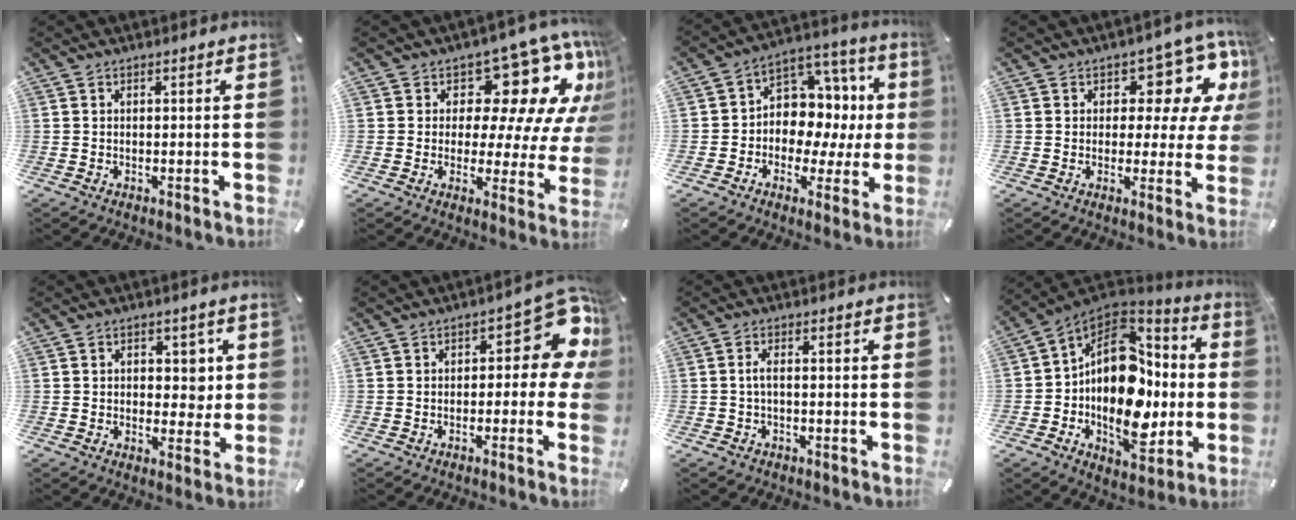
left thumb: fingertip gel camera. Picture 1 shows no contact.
{"total": 17.1, "force": [8.9, 9.2, 11.3], "torque": [-0.140, -0.077, 0.145]}
{"total": 11.4, "force": [0.4, 9.9, 5.7], "torque": [-0.070, -0.021, 0.014]}
{"total": 11.6, "force": [5.6, 6.7, 7.6], "torque": [-0.089, -0.050, 0.096]}
{"total": 5.9, "force": [0.7, 4.6, 3.6], "torque": [-0.029, -0.004, 0.003]}
{"total": 11.3, "force": [4.1, 5.6, 9.0], "torque": [-0.098, -0.040, 0.067]}
{"total": 2.3, "force": [-0.6, 0.9, 2.0], "torque": [-0.045, 0.002, -0.015]}
{"total": 19.3, "force": [-2.2, 14.1, 12.9], "torque": [-0.195, -0.010, -0.030]}